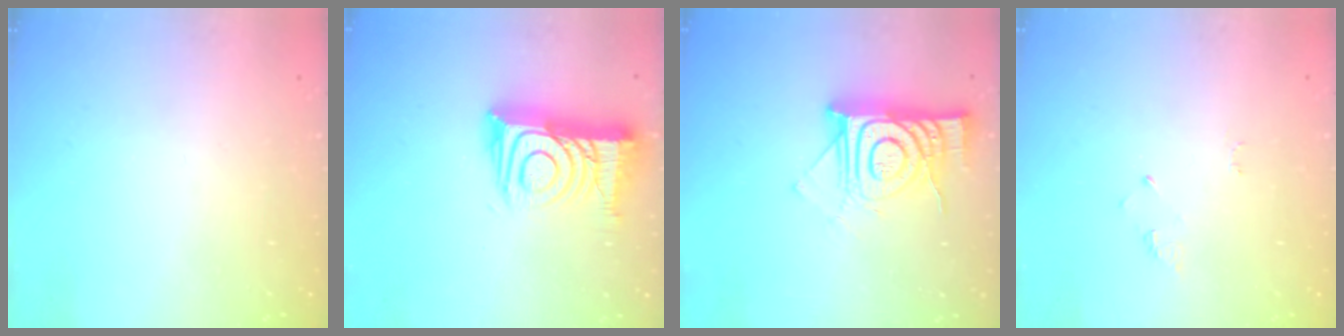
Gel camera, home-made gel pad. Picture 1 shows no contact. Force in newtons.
{"total": 17.3, "press": 17.2, "slide": 1.3}
{"total": 14.7, "press": 14.6, "slide": 1.2}
{"total": 2.6, "press": 2.6, "slide": 0.4}